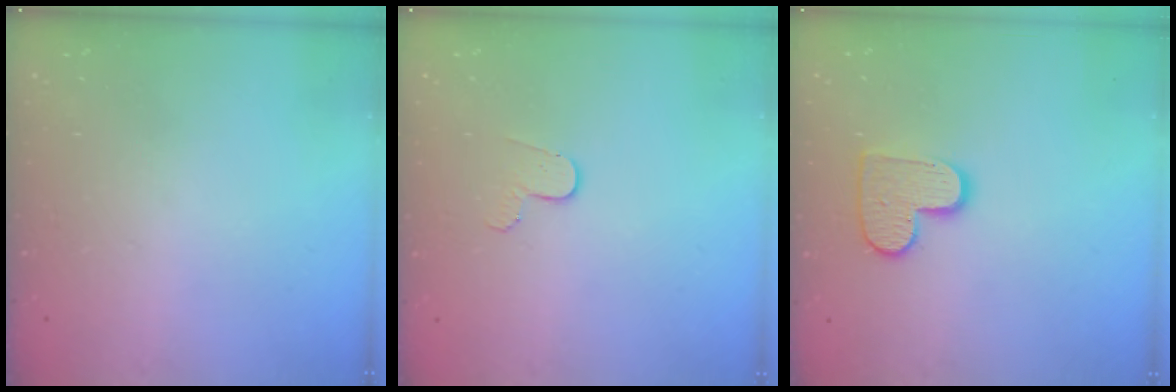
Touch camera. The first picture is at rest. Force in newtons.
{"total": 4.5, "press": 4.5, "slide": 0.3}
{"total": 10.6, "press": 10.6, "slide": 0.7}